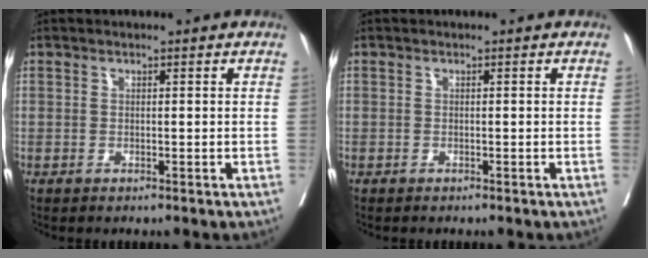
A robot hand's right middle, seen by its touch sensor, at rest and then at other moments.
{"total": 0.0}